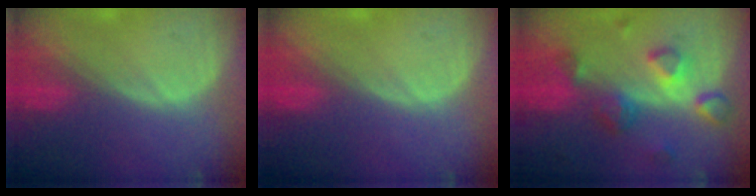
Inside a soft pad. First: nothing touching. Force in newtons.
{"total": 0.0}
{"total": 7.9, "press": 7.0, "slide": 3.6}